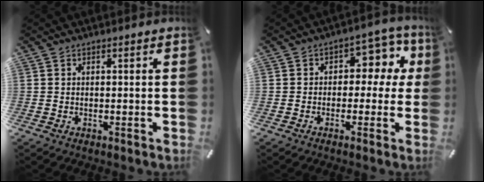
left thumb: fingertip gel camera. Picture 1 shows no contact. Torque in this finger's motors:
{"motor_torque": [0.67, 0.64, 0.61, 0.20, -0.01]}